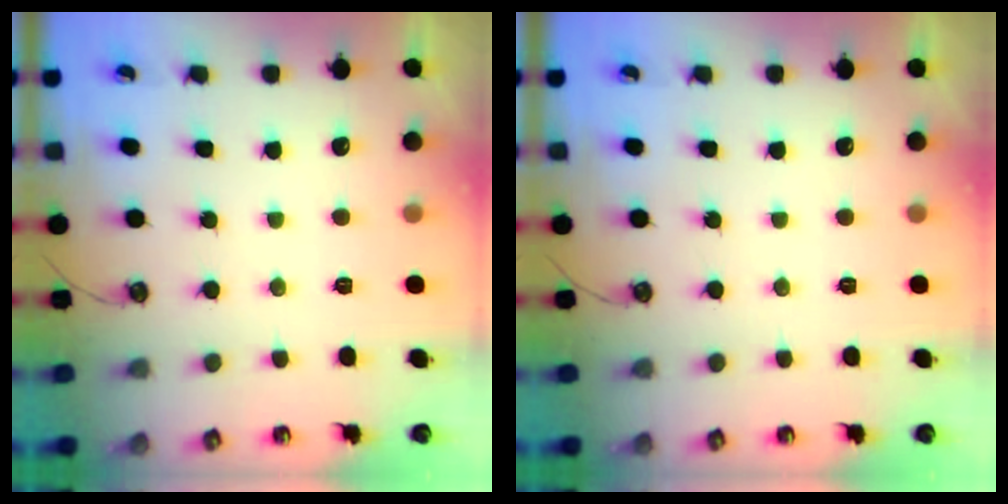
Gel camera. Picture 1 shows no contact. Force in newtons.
{"total": 0.0}